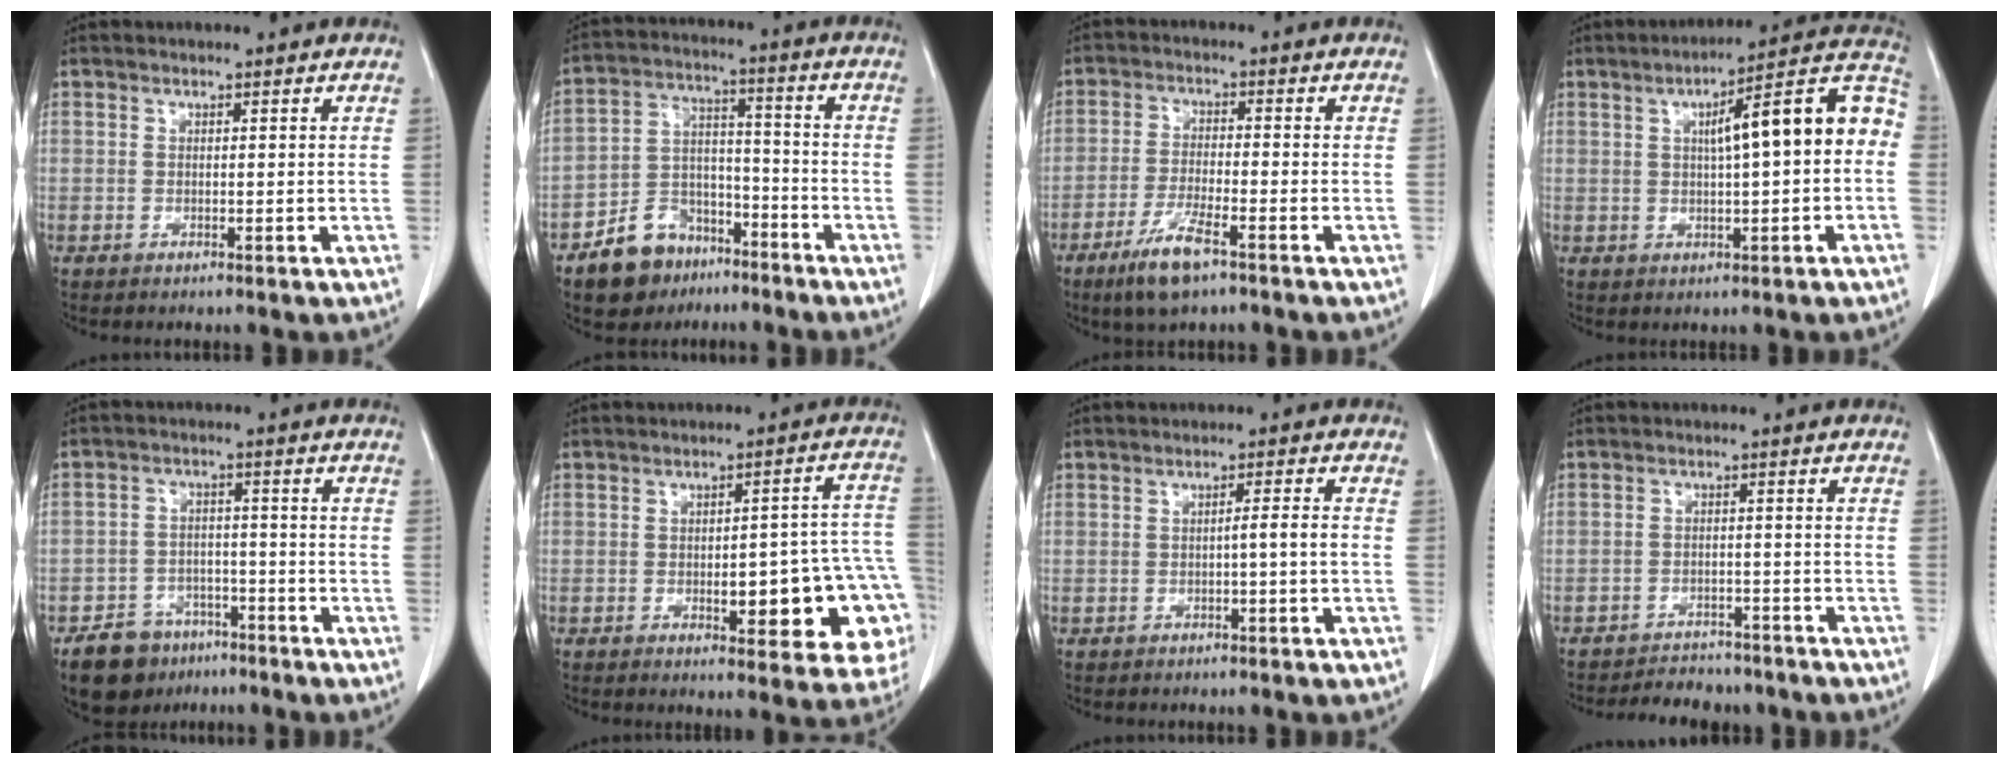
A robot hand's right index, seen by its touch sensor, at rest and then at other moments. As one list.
[{"total": 10.5, "force": [-7.2, 6.8, 3.6], "torque": [-0.069, 0.026, -0.120]}, {"total": 7.2, "force": [-4.6, 1.1, 5.4], "torque": [-0.112, -0.013, -0.082]}, {"total": 13.2, "force": [1.3, 2.1, 13.0], "torque": [-0.176, 0.044, 0.015]}, {"total": 8.3, "force": [-5.9, 5.4, 2.1], "torque": [-0.035, 0.008, -0.092]}, {"total": 15.9, "force": [-3.7, 4.3, 14.9], "torque": [-0.107, 0.037, -0.028]}, {"total": 2.2, "force": [-0.7, -0.4, 2.0], "torque": [-0.029, 0.003, -0.012]}, {"total": 9.1, "force": [-8.2, 3.5, 1.9], "torque": [-0.024, 0.003, -0.102]}]